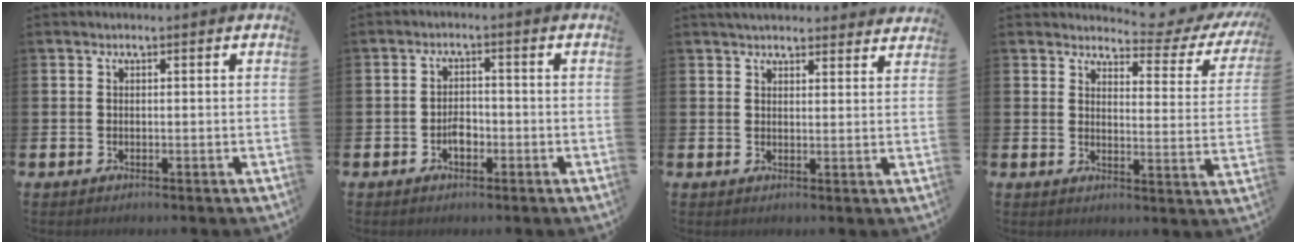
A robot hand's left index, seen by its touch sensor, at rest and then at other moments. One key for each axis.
{"total": 2.3, "fx": -0.9, "fy": 1.4, "fz": 1.6, "tx": -0.030, "ty": 0.004, "tz": -0.017}
{"total": 3.9, "fx": 3.8, "fy": 0.8, "fz": 0.6, "tx": -0.006, "ty": -0.018, "tz": 0.068}
{"total": 3.6, "fx": 3.1, "fy": 1.3, "fz": 1.2, "tx": -0.024, "ty": -0.027, "tz": 0.044}